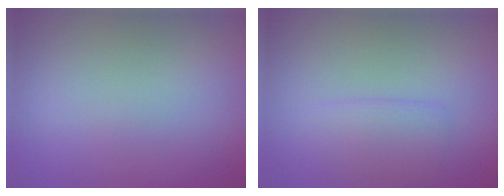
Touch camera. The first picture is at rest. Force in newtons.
{"total": 1.9, "press": 1.9, "slide": 0.1}